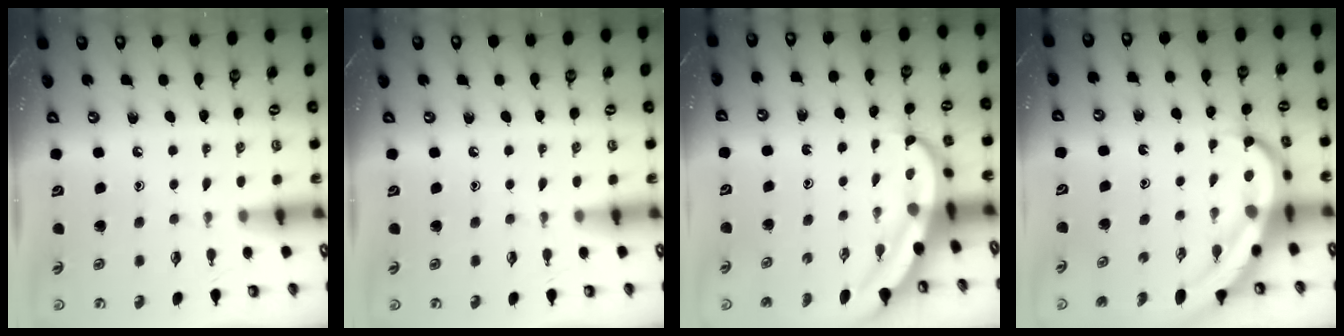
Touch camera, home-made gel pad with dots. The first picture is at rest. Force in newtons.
{"total": 0.0}
{"total": 6.1, "press": 6.0, "slide": 1.5}
{"total": 10.1, "press": 10.1, "slide": 1.1}